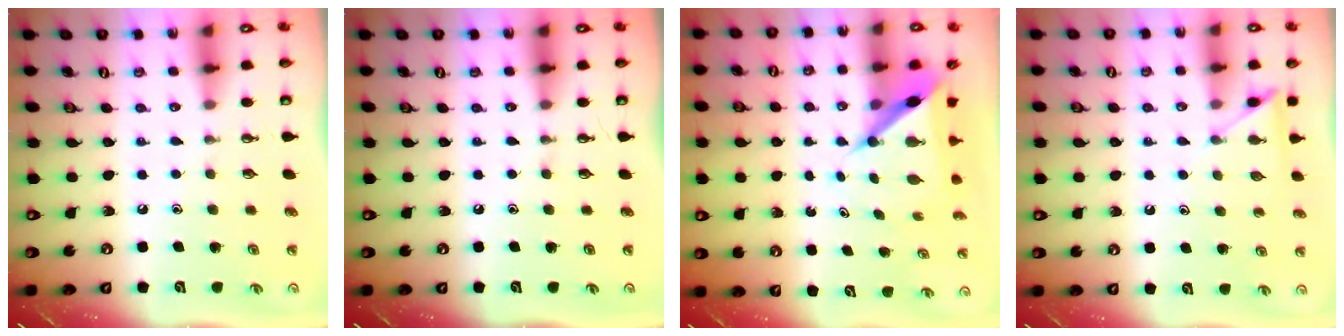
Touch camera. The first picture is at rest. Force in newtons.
{"total": 0.0}
{"total": 7.1, "press": 7.1, "slide": 0.6}
{"total": 5.9, "press": 5.8, "slide": 0.7}